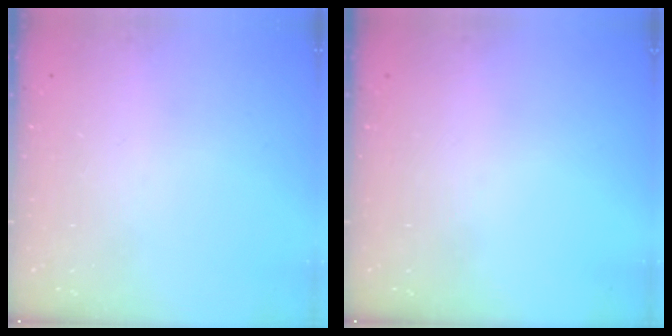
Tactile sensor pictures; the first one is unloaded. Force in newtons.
{"total": 0.0}